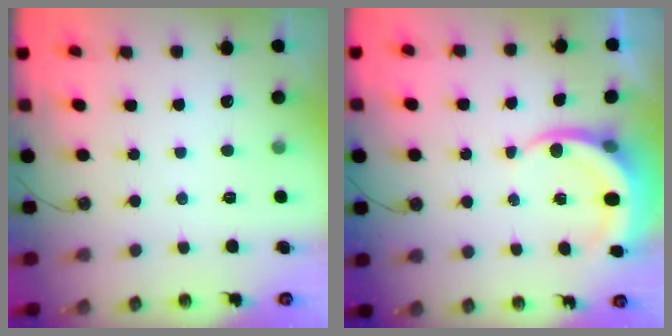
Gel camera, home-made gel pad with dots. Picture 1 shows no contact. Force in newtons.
{"total": 5.3, "press": 5.2, "slide": 0.3}